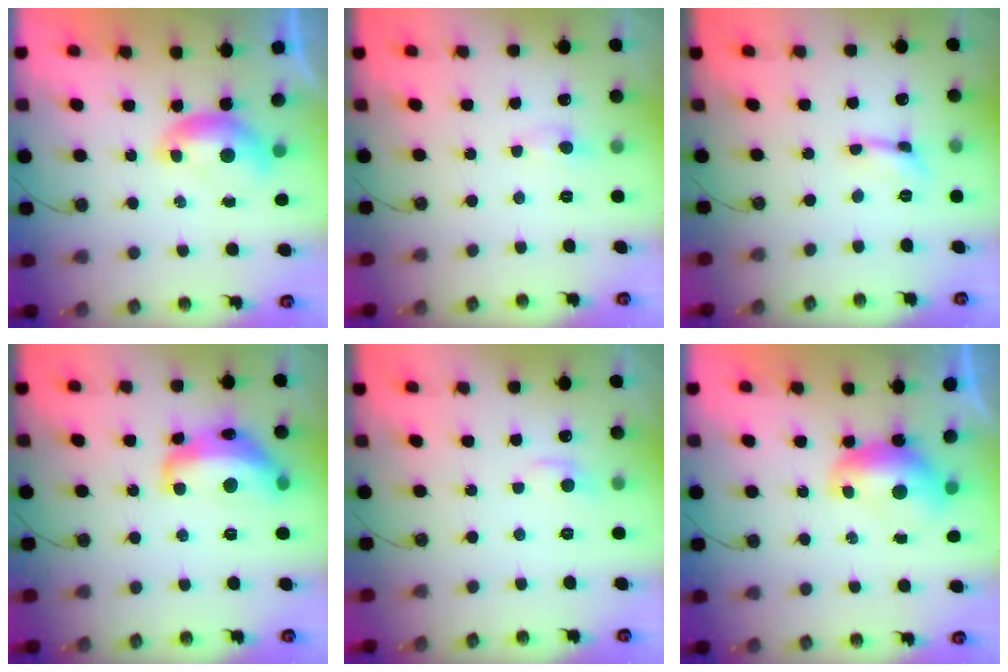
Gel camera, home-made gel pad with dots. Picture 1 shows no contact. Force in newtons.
{"total": 1.0, "press": 0.7, "slide": 0.7}
{"total": 1.1, "press": 1.1, "slide": 0.3}
{"total": 9.0, "press": 9.0, "slide": 0.8}
{"total": 1.0, "press": 0.5, "slide": 0.9}
{"total": 1.0, "press": 1.0, "slide": 0.4}